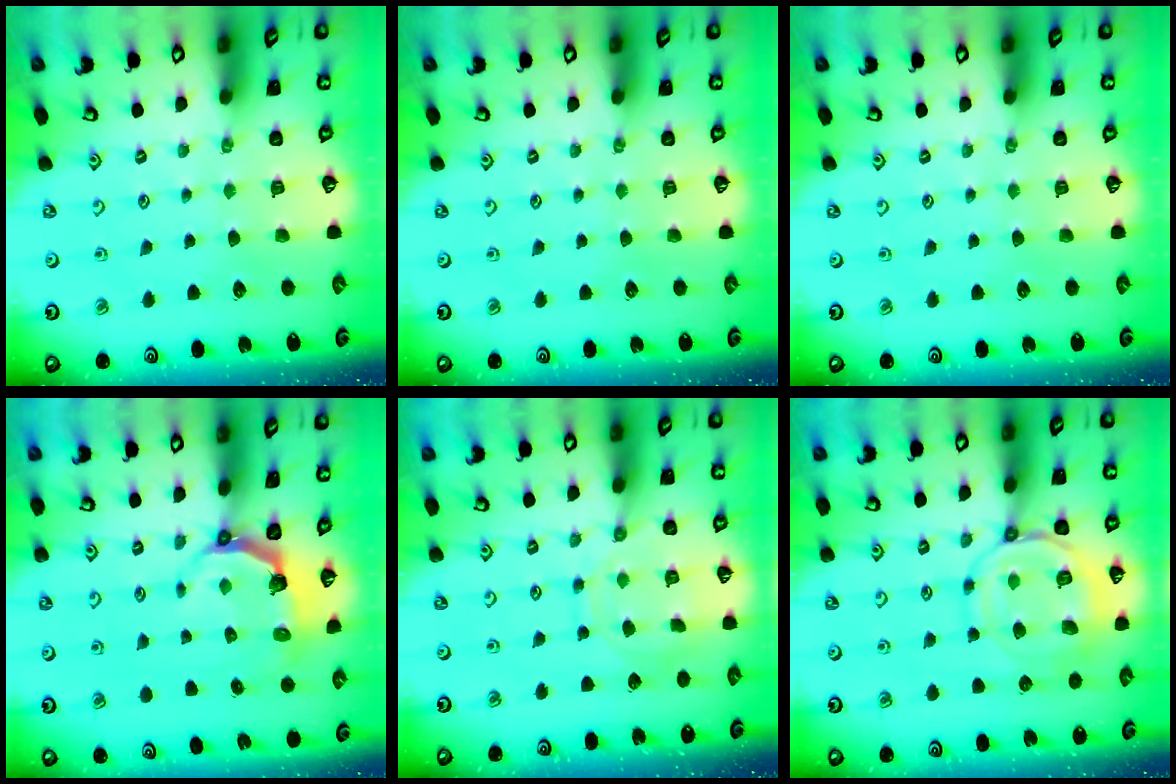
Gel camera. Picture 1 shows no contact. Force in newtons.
{"total": 0.0}
{"total": 0.0}
{"total": 4.1, "press": 2.6, "slide": 3.2}
{"total": 10.2, "press": 10.2, "slide": 0.9}
{"total": 11.1, "press": 11.1, "slide": 1.1}